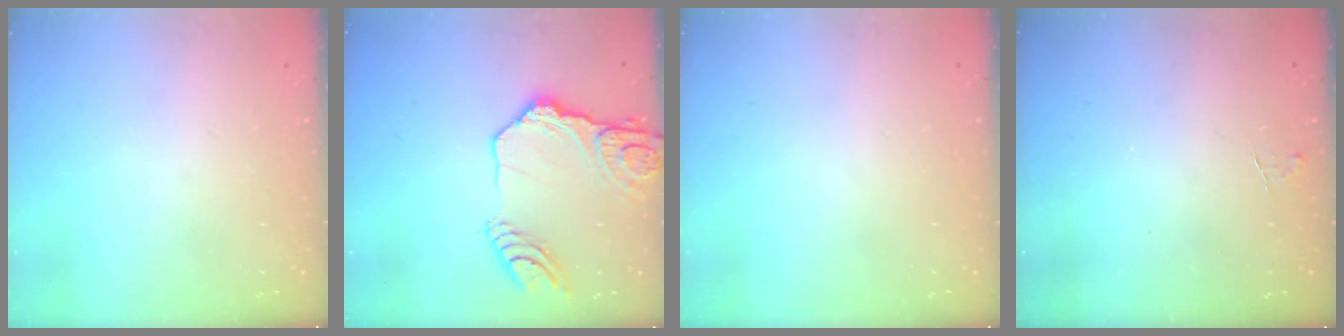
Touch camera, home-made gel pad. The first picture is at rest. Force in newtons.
{"total": 16.9, "press": 16.8, "slide": 1.9}
{"total": 0.0}
{"total": 3.8, "press": 3.8, "slide": 0.4}